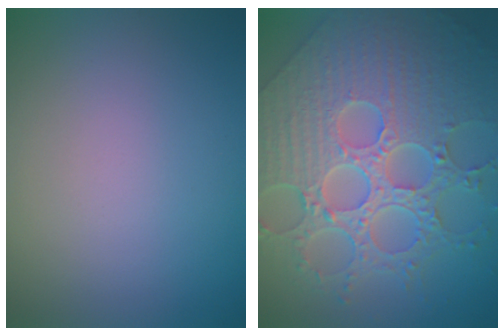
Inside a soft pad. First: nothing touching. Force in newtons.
{"total": 9.4, "press": 6.9, "slide": 6.3}